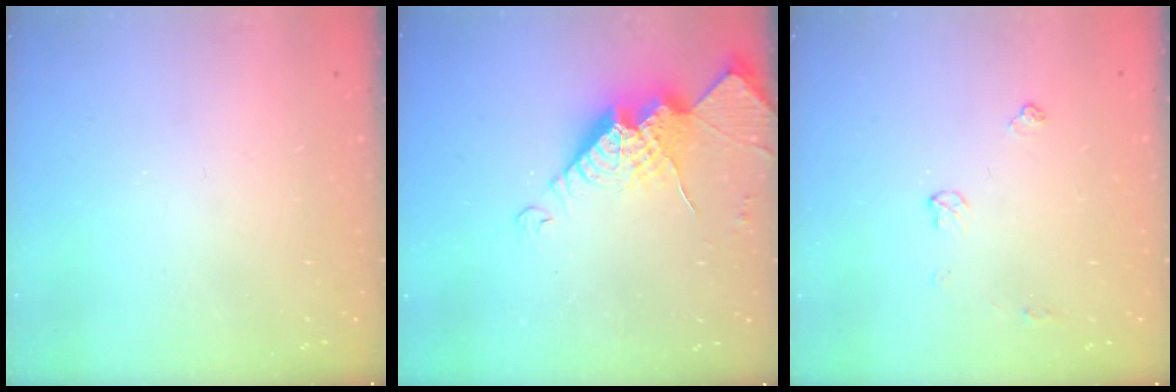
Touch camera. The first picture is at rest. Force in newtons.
{"total": 16.0, "press": 16.0, "slide": 1.5}
{"total": 5.3, "press": 5.2, "slide": 0.7}